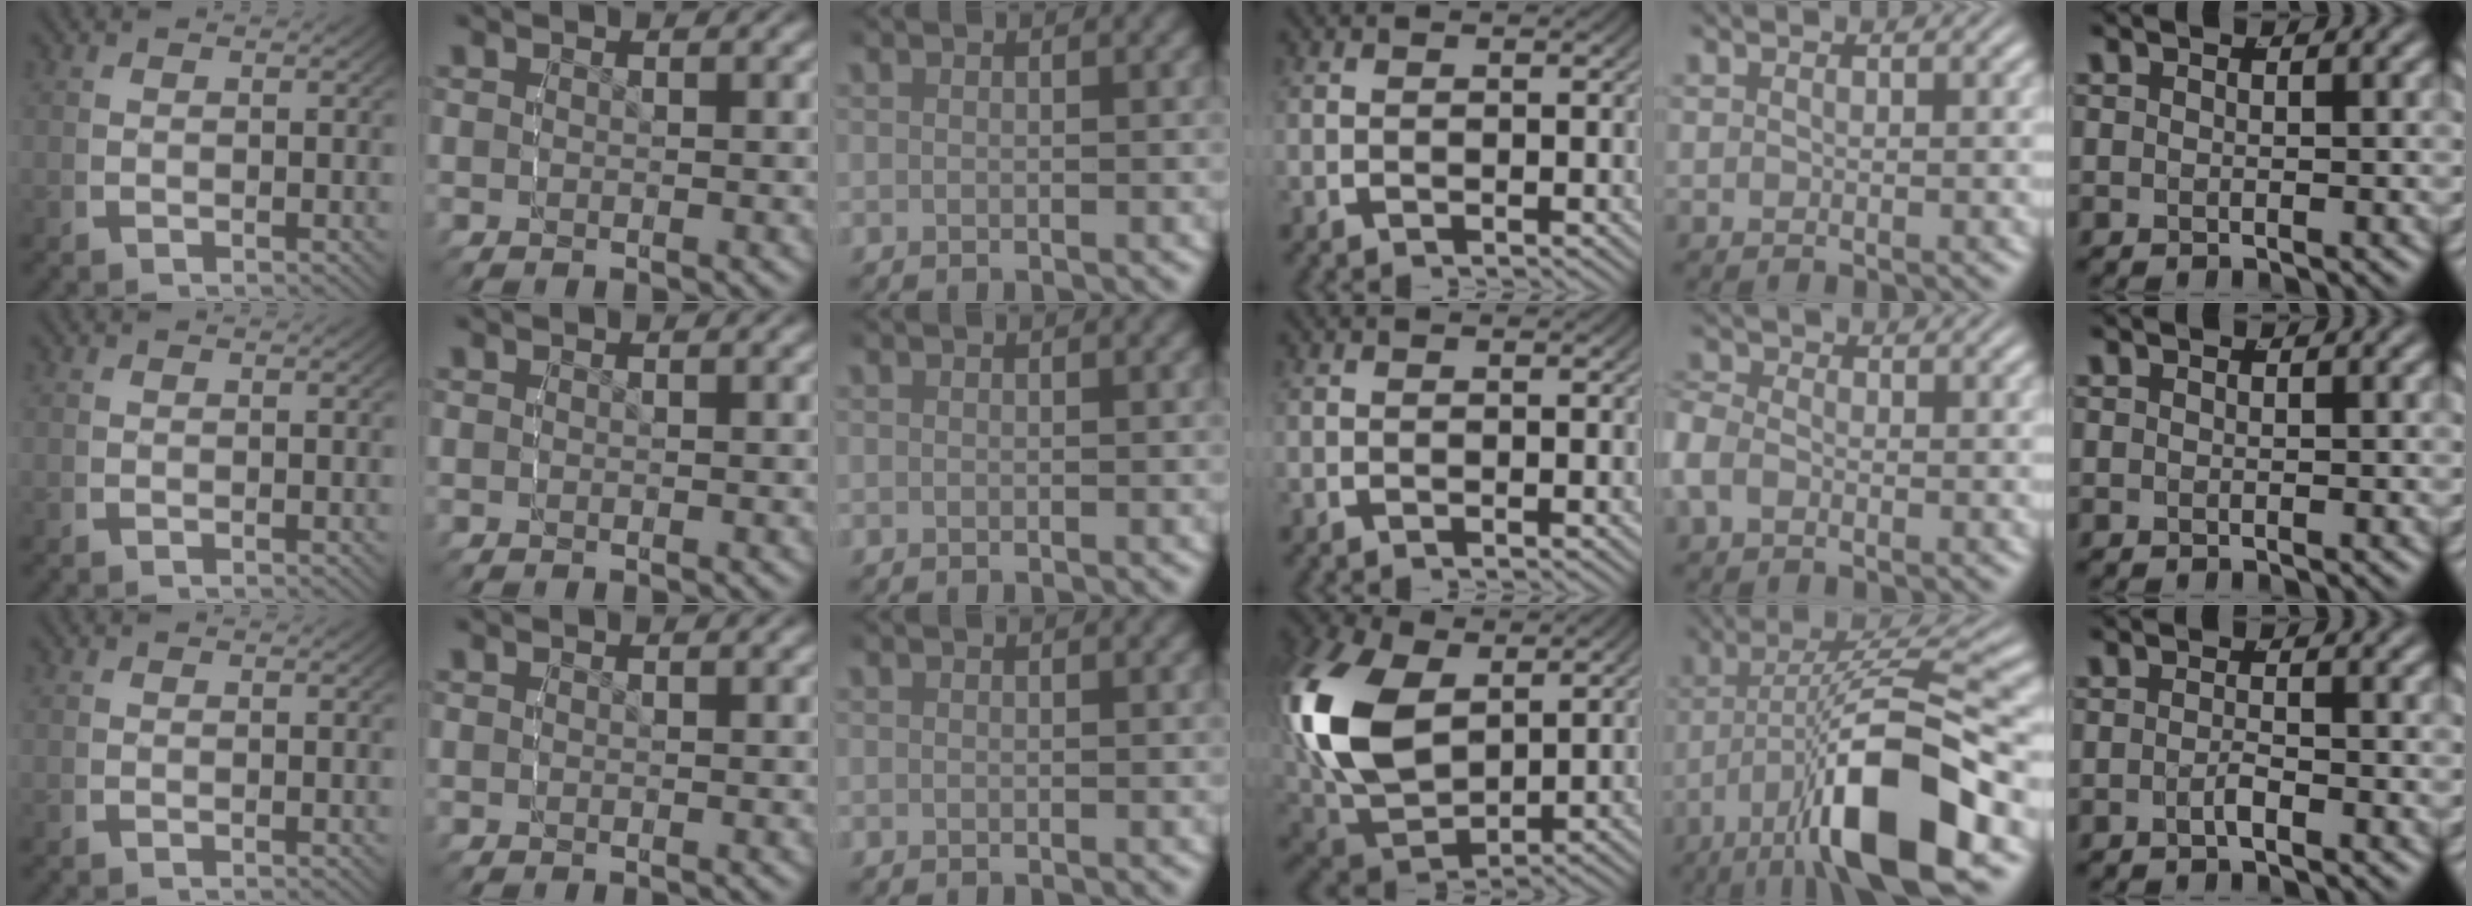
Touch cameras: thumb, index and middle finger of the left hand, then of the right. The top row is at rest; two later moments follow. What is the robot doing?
{"motion": "lift_and_place", "object": "markers"}